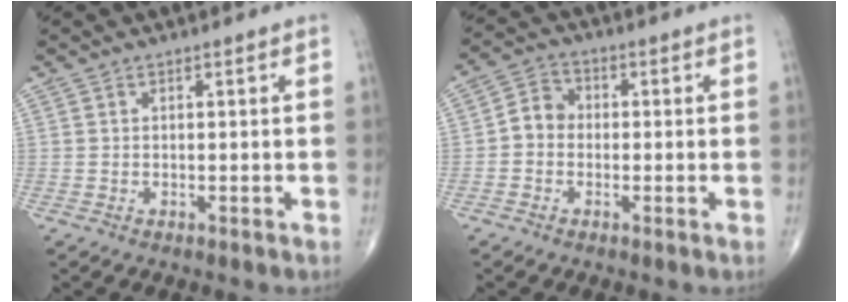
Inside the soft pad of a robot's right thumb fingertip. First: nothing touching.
{"total": 4.6, "force": [-0.8, 3.9, 2.3], "torque": [-0.025, 0.017, -0.027]}